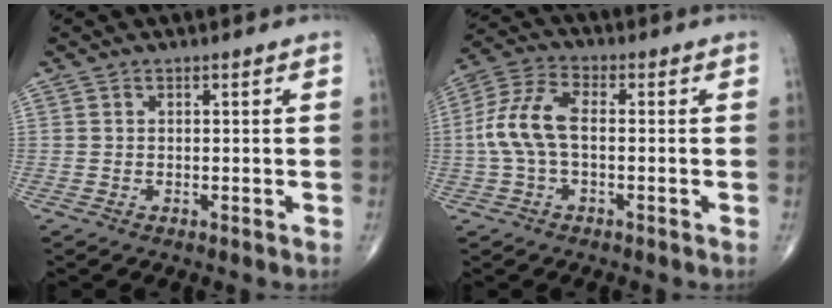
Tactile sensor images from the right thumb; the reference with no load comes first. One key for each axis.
{"total": 9.3, "fx": -0.4, "fy": 4.8, "fz": 8.0, "tx": -0.181, "ty": 0.029, "tz": -0.014}